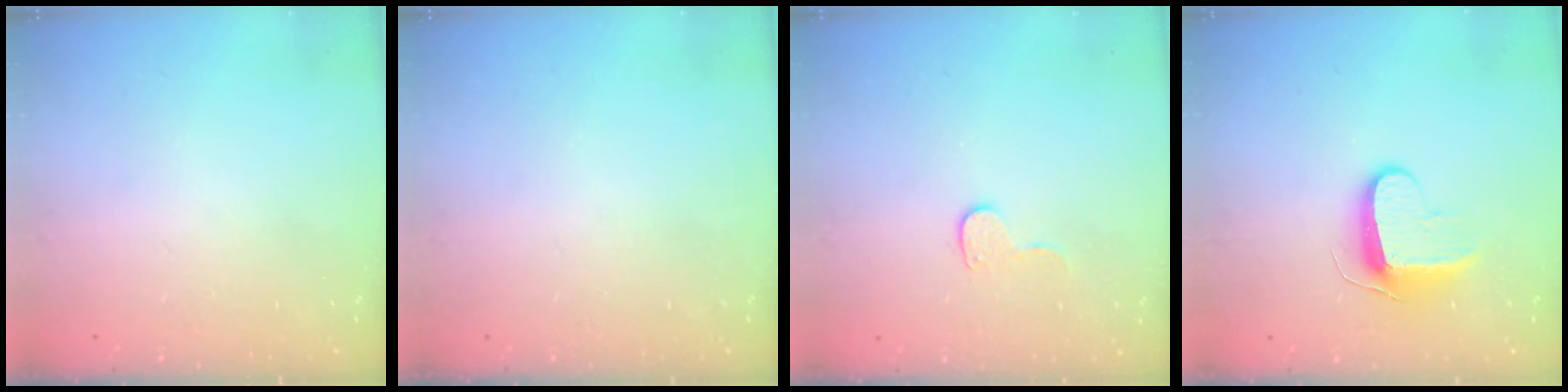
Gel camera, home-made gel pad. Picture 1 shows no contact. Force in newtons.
{"total": 0.0}
{"total": 6.4, "press": 6.4, "slide": 0.5}
{"total": 8.9, "press": 8.9, "slide": 0.8}